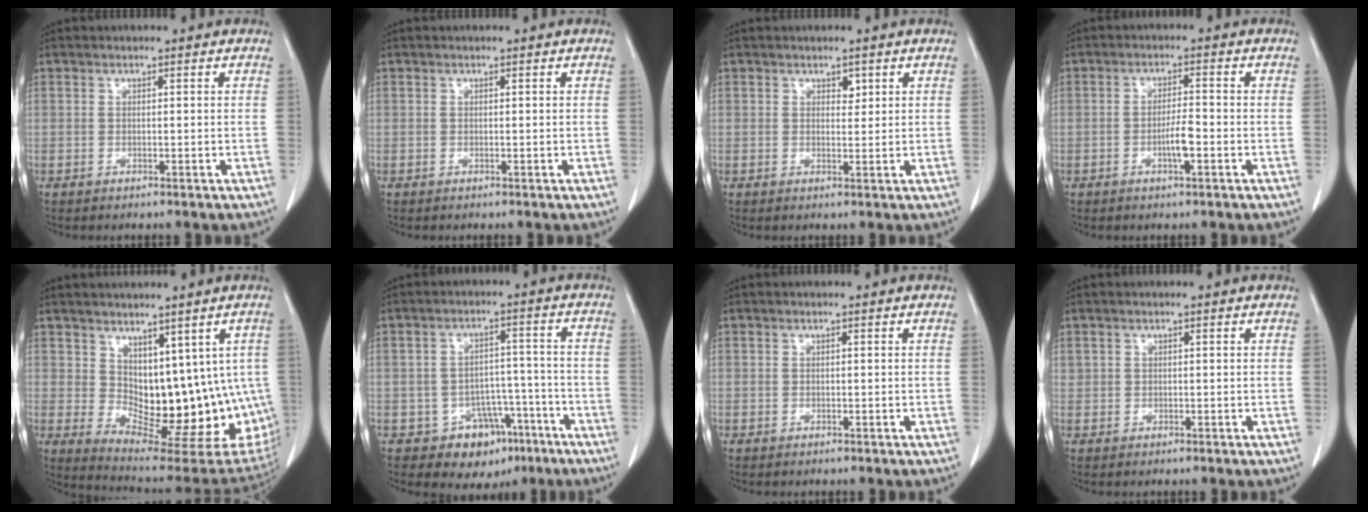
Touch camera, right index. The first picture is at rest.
{"total": 0.0}
{"total": 1.4, "force": [0.8, 0.8, 0.8], "torque": [-0.007, -0.004, 0.011]}
{"total": 3.5, "force": [-1.2, 0.4, 3.3], "torque": [-0.059, 0.000, -0.022]}
{"total": 14.7, "force": [2.9, 8.5, 11.6], "torque": [-0.147, -0.010, 0.069]}
{"total": 7.6, "force": [-4.2, 5.9, 2.1], "torque": [-0.012, 0.029, -0.048]}
{"total": 0.0}
{"total": 0.6, "force": [0.3, 0.5, 0.0], "torque": [0.010, 0.005, 0.004]}